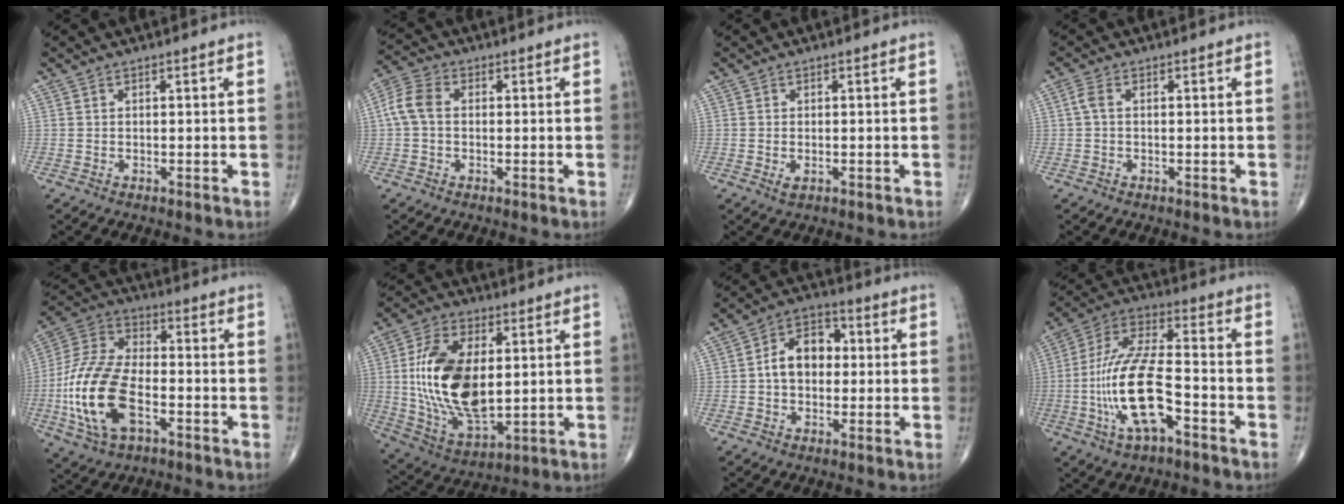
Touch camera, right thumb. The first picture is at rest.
{"total": 5.8, "force": [0.1, 4.1, 4.2], "torque": [-0.092, 0.017, -0.006]}
{"total": 1.1, "force": [-0.3, 0.6, 0.9], "torque": [-0.017, -0.002, -0.004]}
{"total": 2.0, "force": [0.1, 1.1, 1.6], "torque": [-0.039, 0.005, -0.002]}
{"total": 18.5, "force": [-5.2, 9.8, 14.8], "torque": [-0.312, 0.022, -0.098]}
{"total": 19.6, "force": [1.9, 10.6, 16.4], "torque": [-0.305, -0.014, 0.044]}
{"total": 9.0, "force": [0.3, 6.4, 6.4], "torque": [-0.083, 0.026, -0.005]}
{"total": 16.6, "force": [-5.1, 6.2, 14.6], "torque": [-0.298, 0.041, -0.093]}